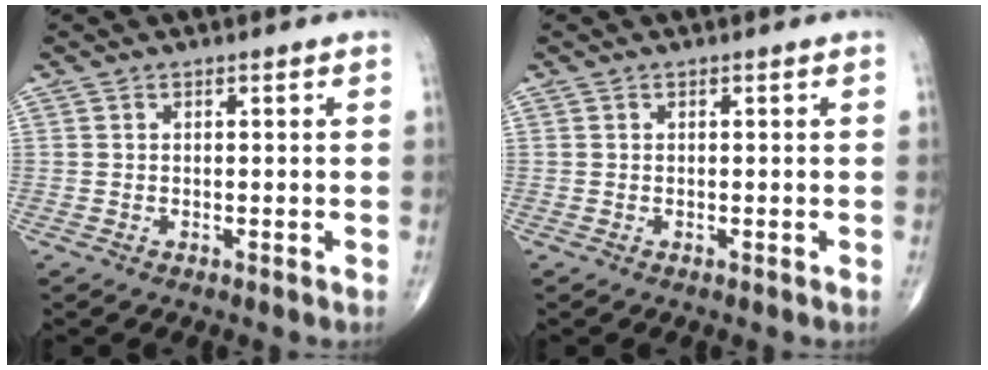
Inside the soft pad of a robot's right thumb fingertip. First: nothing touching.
{"total": 0.0}